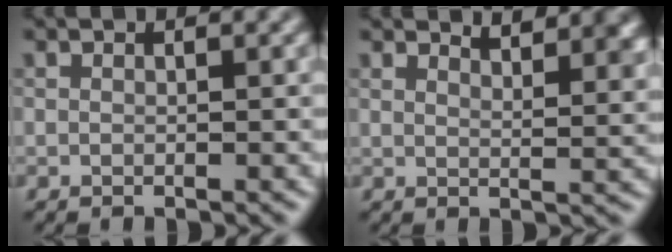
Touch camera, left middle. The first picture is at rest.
{"total": 5.6, "force": [4.6, 1.8, 2.7], "torque": [-0.017, 0.018, 0.049]}